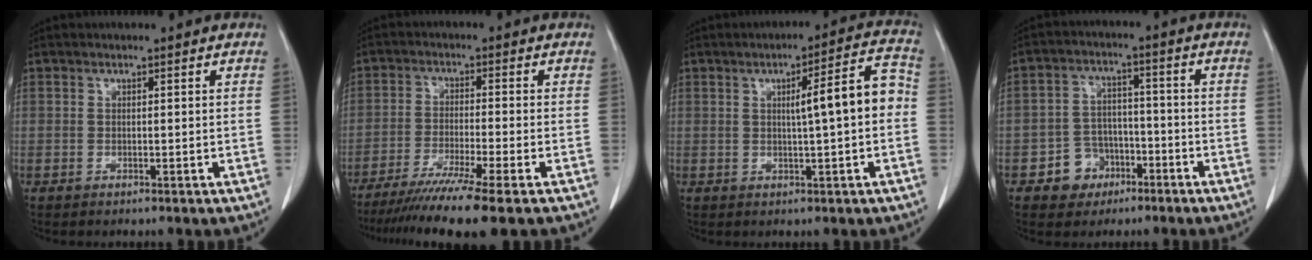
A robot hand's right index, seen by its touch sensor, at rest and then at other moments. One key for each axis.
{"total": 11.8, "fx": -9.1, "fy": -1.7, "fz": 7.3, "tx": -0.106, "ty": -0.037, "tz": -0.143}
{"total": 7.9, "fx": 0.2, "fy": 0.6, "fz": 7.9, "tx": -0.108, "ty": 0.021, "tz": -0.001}
{"total": 6.4, "fx": -3.2, "fy": 5.4, "fz": 1.2, "tx": -0.016, "ty": 0.016, "tz": -0.044}